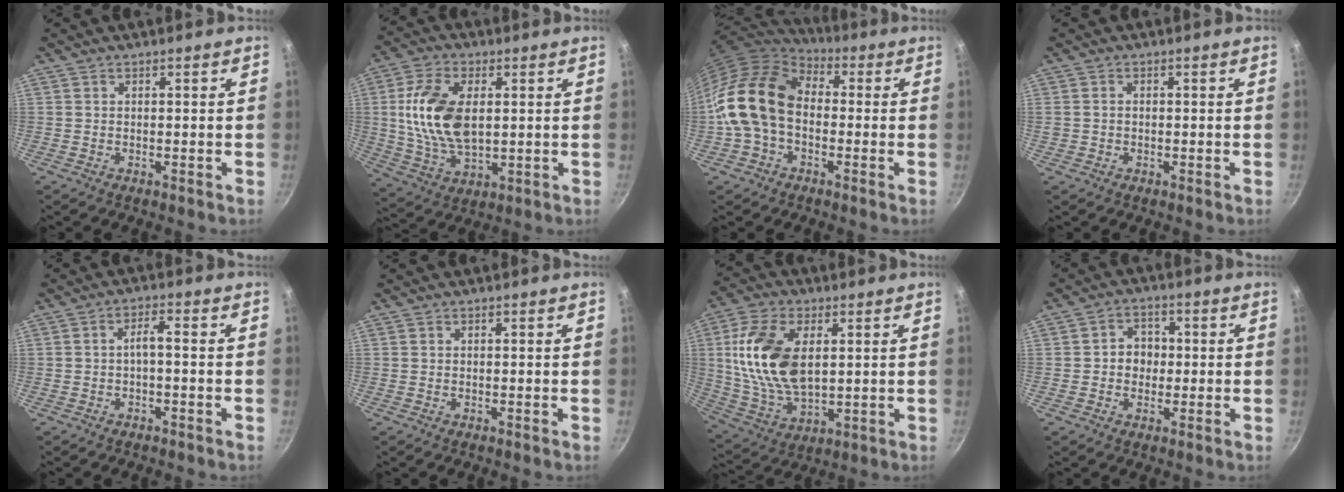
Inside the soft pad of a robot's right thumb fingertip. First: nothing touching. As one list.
[{"total": 15.0, "force": [2.0, 8.7, 12.0], "torque": [-0.217, -0.006, 0.043]}, {"total": 16.0, "force": [-1.0, 11.4, 11.3], "torque": [-0.188, 0.041, -0.036]}, {"total": 1.2, "force": [-0.2, 1.0, 0.5], "torque": [-0.009, 0.004, -0.002]}, {"total": 2.7, "force": [-1.0, 0.7, 2.5], "torque": [-0.054, 0.022, -0.017]}, {"total": 0.0}, {"total": 17.2, "force": [3.3, 10.0, 13.6], "torque": [-0.250, -0.009, 0.072]}, {"total": 5.2, "force": [-0.2, 4.5, 2.5], "torque": [-0.007, 0.009, -0.008]}]